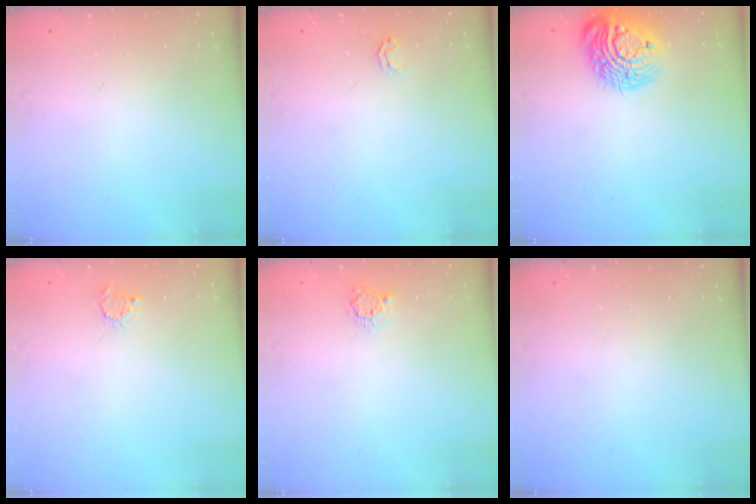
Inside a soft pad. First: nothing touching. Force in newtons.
{"total": 2.5, "press": 2.5, "slide": 0.2}
{"total": 17.2, "press": 17.2, "slide": 1.1}
{"total": 2.9, "press": 2.8, "slide": 0.4}
{"total": 3.3, "press": 3.3, "slide": 0.4}
{"total": 0.0}